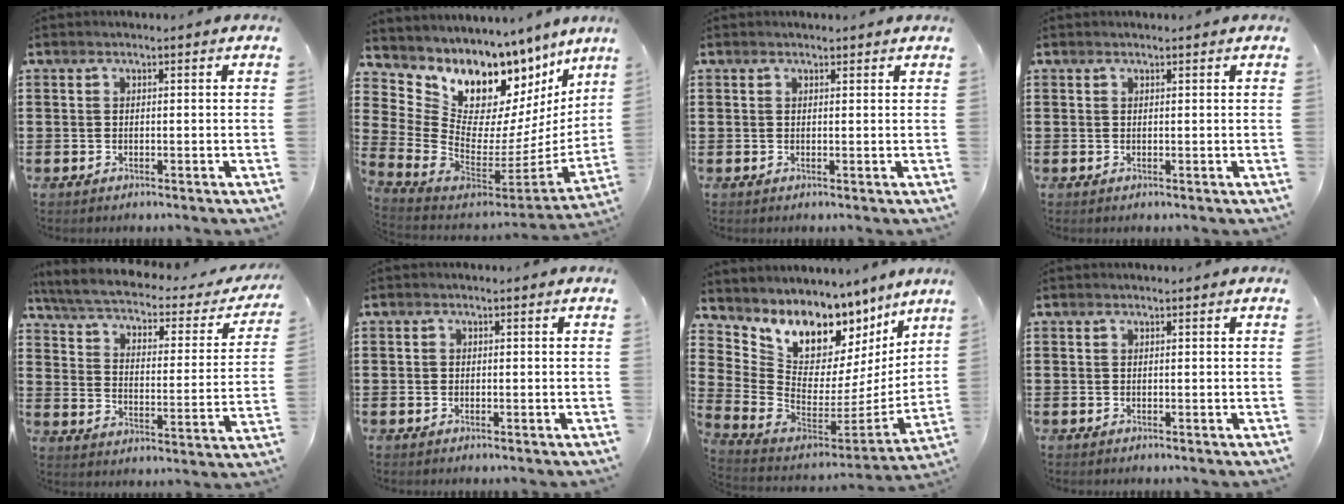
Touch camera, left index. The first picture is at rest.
{"total": 8.4, "force": [6.0, 5.2, 2.7], "torque": [-0.084, -0.091, 0.107]}
{"total": 0.6, "force": [0.6, 0.2, 0.0], "torque": [-0.002, 0.001, 0.012]}
{"total": 0.0}
{"total": 3.6, "force": [2.8, 0.6, 2.2], "torque": [-0.058, -0.027, 0.039]}
{"total": 0.7, "force": [-0.1, 0.6, 0.2], "torque": [-0.007, 0.003, -0.003]}
{"total": 7.1, "force": [5.4, 4.3, 1.6], "torque": [-0.067, -0.067, 0.100]}
{"total": 0.0}